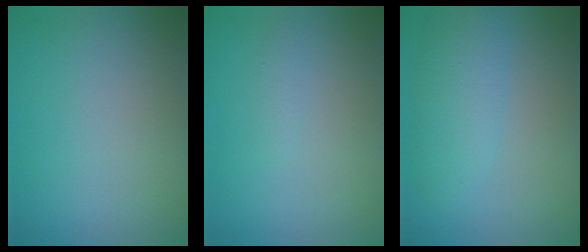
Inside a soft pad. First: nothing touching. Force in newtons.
{"total": 0.6, "press": 0.6, "slide": 0.0}
{"total": 2.2, "press": 2.2, "slide": 0.1}